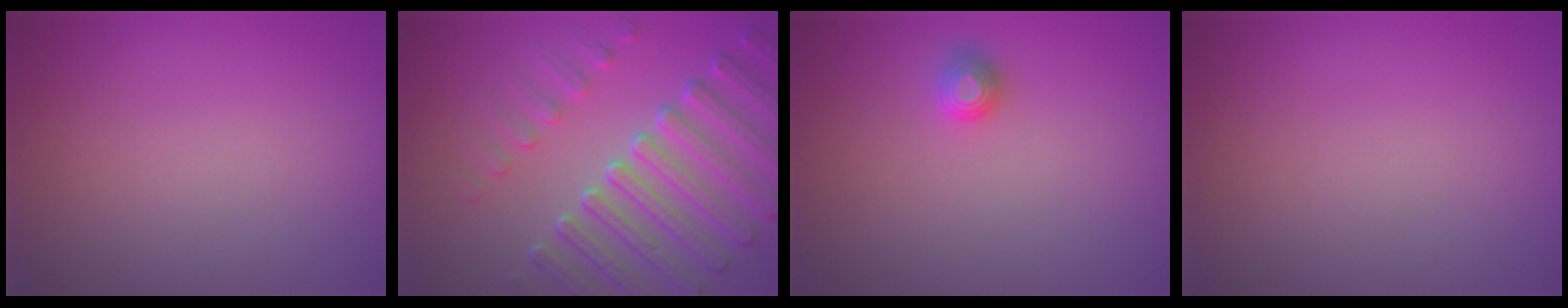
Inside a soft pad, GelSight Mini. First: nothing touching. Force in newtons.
{"total": 7.4, "press": 5.7, "slide": 4.7}
{"total": 1.1, "press": 1.1, "slide": 0.2}
{"total": 0.0}